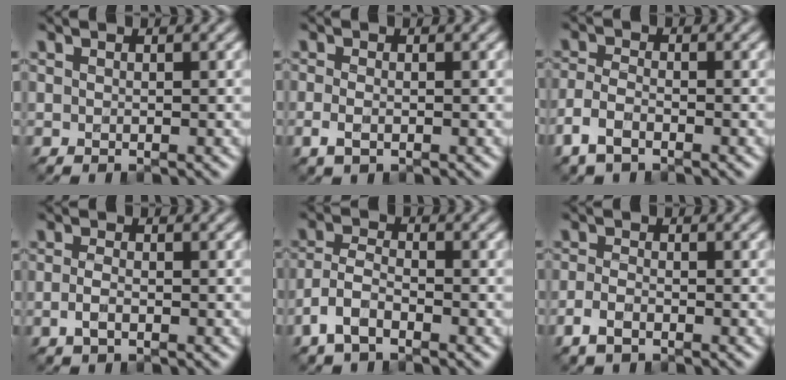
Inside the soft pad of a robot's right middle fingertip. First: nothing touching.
{"total": 1.6, "force": [-0.6, 0.8, 1.2], "torque": [-0.031, -0.006, -0.014]}
{"total": 2.9, "force": [-1.9, 1.3, 1.8], "torque": [-0.043, -0.002, -0.046]}
{"total": 1.5, "force": [-0.5, 0.7, 1.3], "torque": [-0.030, -0.002, -0.013]}
{"total": 3.2, "force": [-1.9, 1.4, 2.1], "torque": [-0.045, 0.005, -0.048]}
{"total": 2.0, "force": [-1.1, 0.9, 1.3], "torque": [-0.031, -0.003, -0.027]}